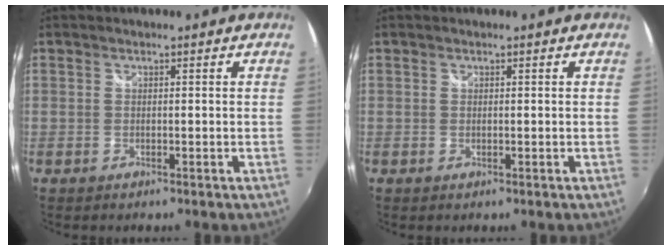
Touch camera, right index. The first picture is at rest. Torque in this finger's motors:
{"motor_torque": [0.00, 0.00, -0.01, 0.00]}